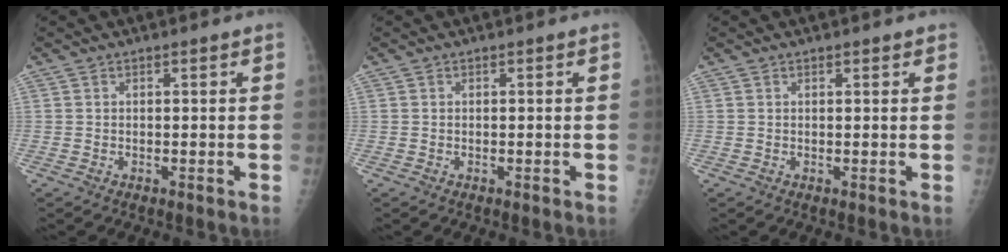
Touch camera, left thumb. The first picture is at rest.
{"total": 0.0}
{"total": 1.0, "force": [0.7, 0.4, 0.6], "torque": [-0.006, -0.002, 0.007]}